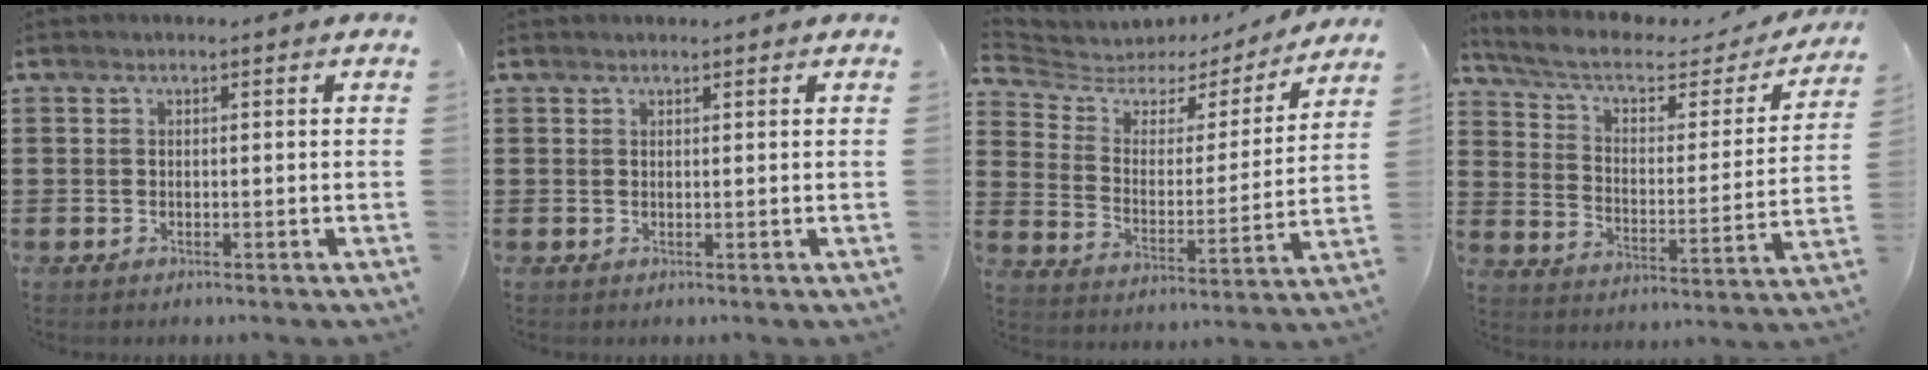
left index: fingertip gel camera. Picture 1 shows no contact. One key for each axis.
{"total": 0.5, "fx": 0.5, "fy": 0.0, "fz": 0.1, "tx": -0.002, "ty": 0.000, "tz": 0.010}
{"total": 4.4, "fx": 3.5, "fy": 2.4, "fz": 0.9, "tx": -0.048, "ty": -0.026, "tz": 0.054}
{"total": 6.0, "fx": 4.2, "fy": 2.3, "fz": 3.6, "tx": -0.088, "ty": -0.024, "tz": 0.067}